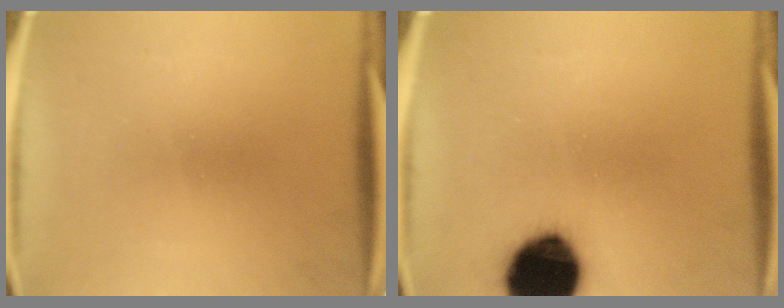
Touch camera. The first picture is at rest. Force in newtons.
{"total": 19.6}